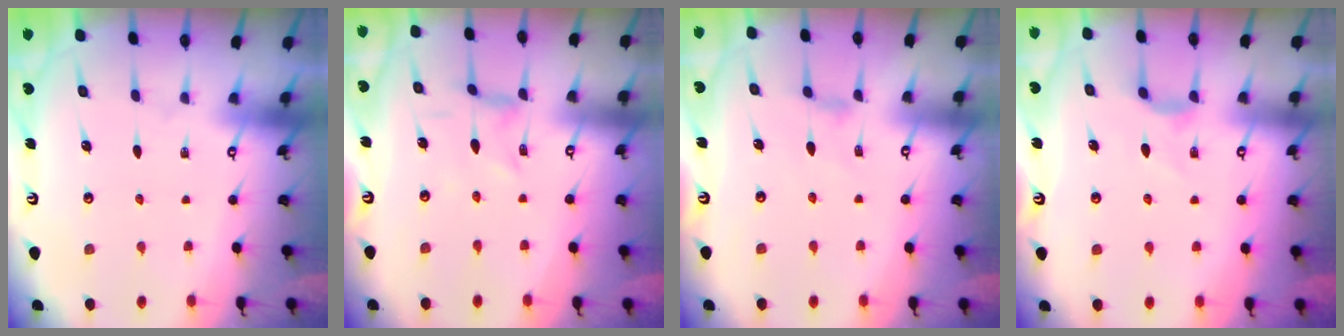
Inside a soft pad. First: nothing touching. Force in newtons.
{"total": 0.6, "press": 0.5, "slide": 0.2}
{"total": 1.9, "press": 1.8, "slide": 0.5}
{"total": 5.9, "press": 5.8, "slide": 0.8}